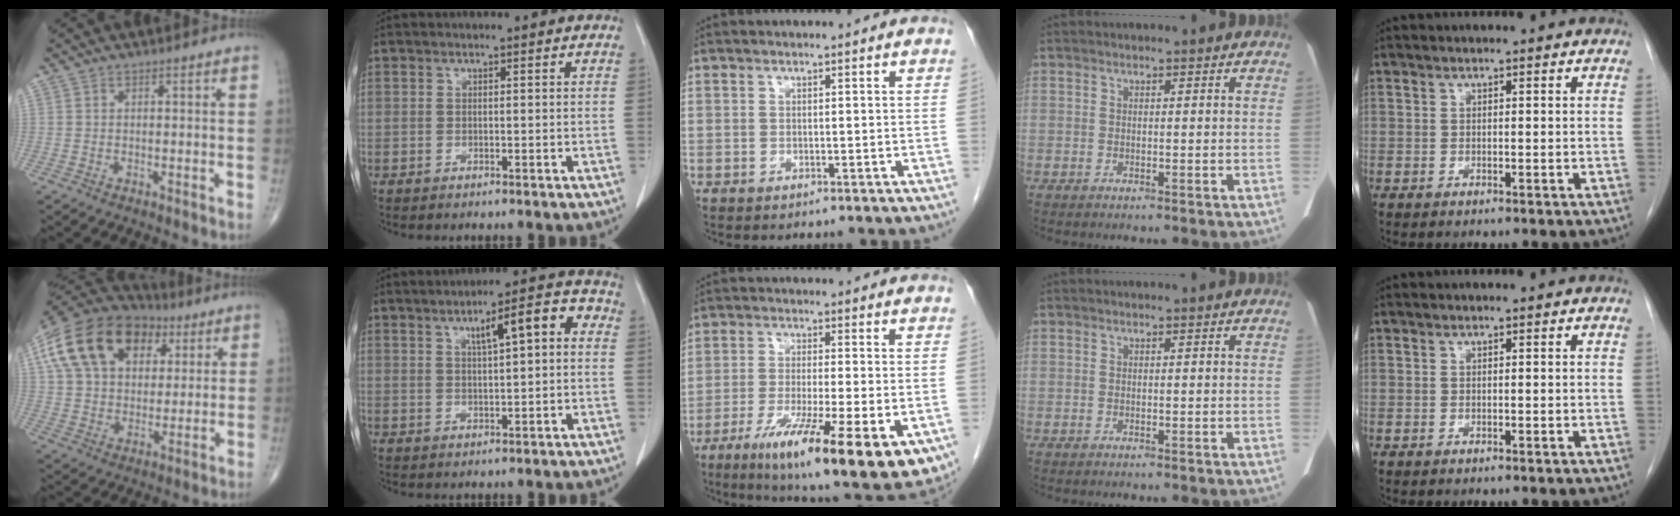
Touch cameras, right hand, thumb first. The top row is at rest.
{"thumb": {"total": 22.7, "force": [8.6, 15.2, 14.5], "torque": [-0.254, 0.020, 0.144]}, "index": {"total": 7.2, "force": [1.7, 1.5, 6.8], "torque": [-0.098, 0.025, 0.021]}, "middle": {"total": 19.6, "force": [-10.1, 3.0, 16.5], "torque": [-0.198, -0.041, -0.155]}}